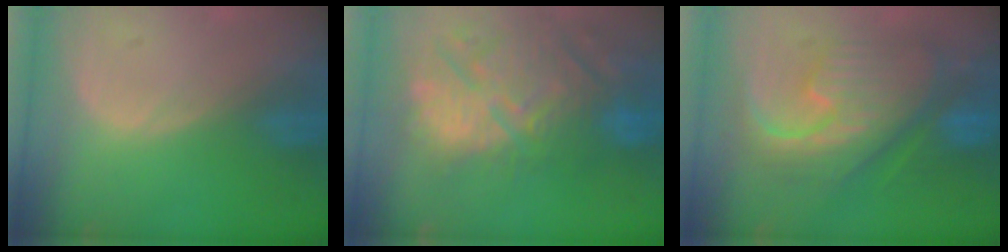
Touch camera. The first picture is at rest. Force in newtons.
{"total": 14.6, "press": 12.7, "slide": 7.2}
{"total": 12.1, "press": 12.0, "slide": 1.4}